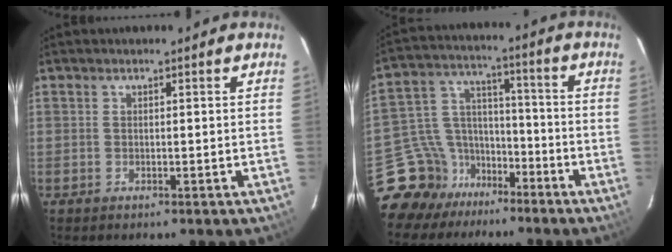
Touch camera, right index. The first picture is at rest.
{"total": 12.2, "force": [-9.3, 7.8, 0.9], "torque": [-0.039, 0.061, -0.164]}